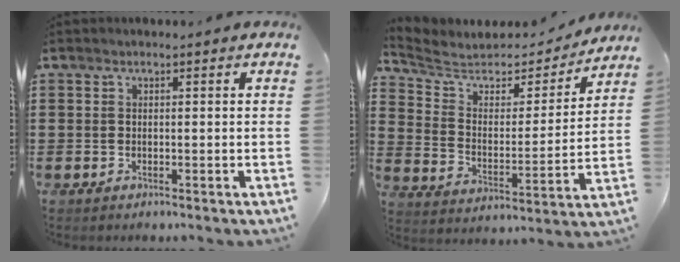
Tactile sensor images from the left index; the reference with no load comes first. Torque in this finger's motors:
{"motor_torque": [2.14, 0.00, 1.05, 0.21]}